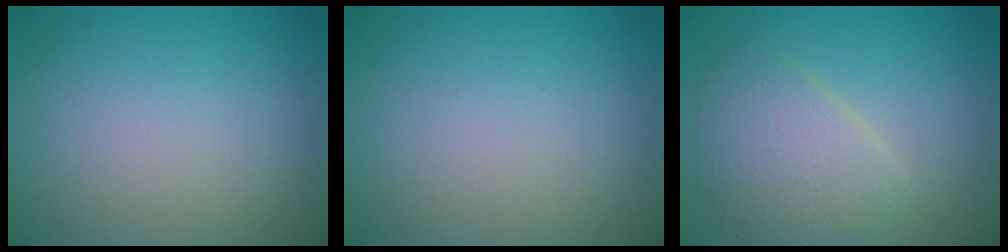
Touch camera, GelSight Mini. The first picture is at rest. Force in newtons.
{"total": 0.0}
{"total": 4.6, "press": 4.6, "slide": 0.3}